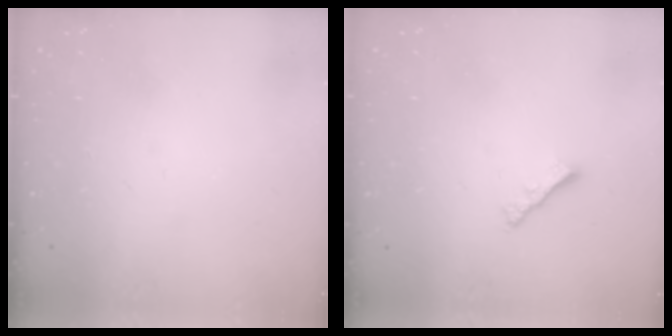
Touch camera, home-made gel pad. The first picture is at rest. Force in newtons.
{"total": 2.5, "press": 2.4, "slide": 0.5}